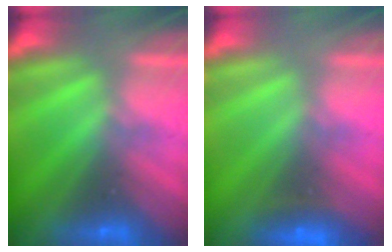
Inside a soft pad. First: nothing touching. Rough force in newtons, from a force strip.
{"total": 2.4}